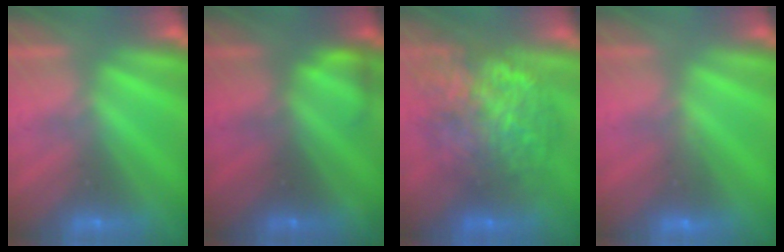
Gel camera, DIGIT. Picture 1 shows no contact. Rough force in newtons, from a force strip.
{"total": 2.3}
{"total": 5.9}
{"total": 3.0}